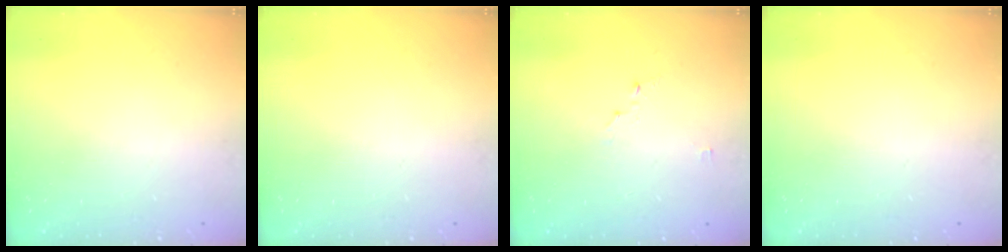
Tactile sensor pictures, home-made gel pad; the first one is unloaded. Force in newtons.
{"total": 0.0}
{"total": 2.8, "press": 2.8, "slide": 0.3}
{"total": 0.0}